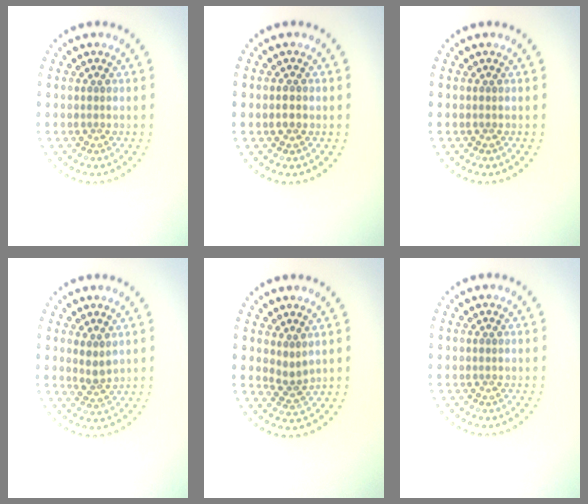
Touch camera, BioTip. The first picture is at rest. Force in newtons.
{"total": 1.1, "press": 1.0, "slide": 0.2}
{"total": 0.0}
{"total": 1.6, "press": 1.3, "slide": 0.9}
{"total": 1.8, "press": 1.1, "slide": 1.4}
{"total": 0.0}